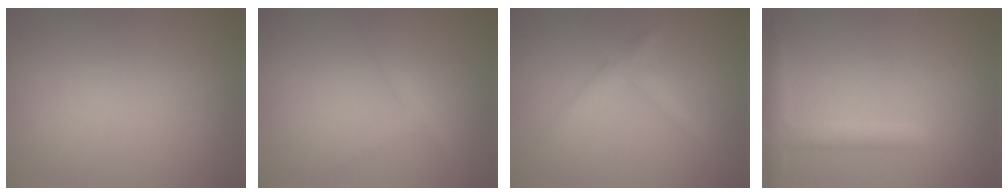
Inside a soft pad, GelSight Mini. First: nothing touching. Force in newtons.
{"total": 1.3, "press": 1.3, "slide": 0.1}
{"total": 1.7, "press": 1.7, "slide": 0.1}
{"total": 2.3, "press": 2.3, "slide": 0.2}